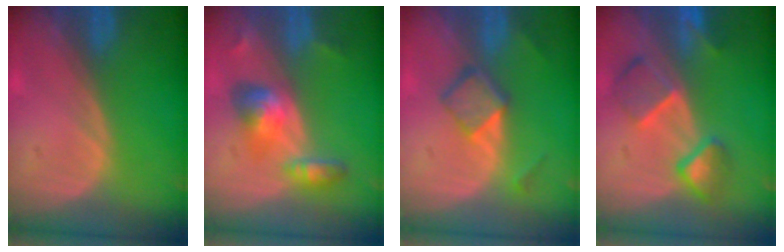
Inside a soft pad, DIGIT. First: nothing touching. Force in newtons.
{"total": 6.4, "press": 5.9, "slide": 2.5}
{"total": 5.1, "press": 4.7, "slide": 2.0}
{"total": 7.5, "press": 6.7, "slide": 3.5}